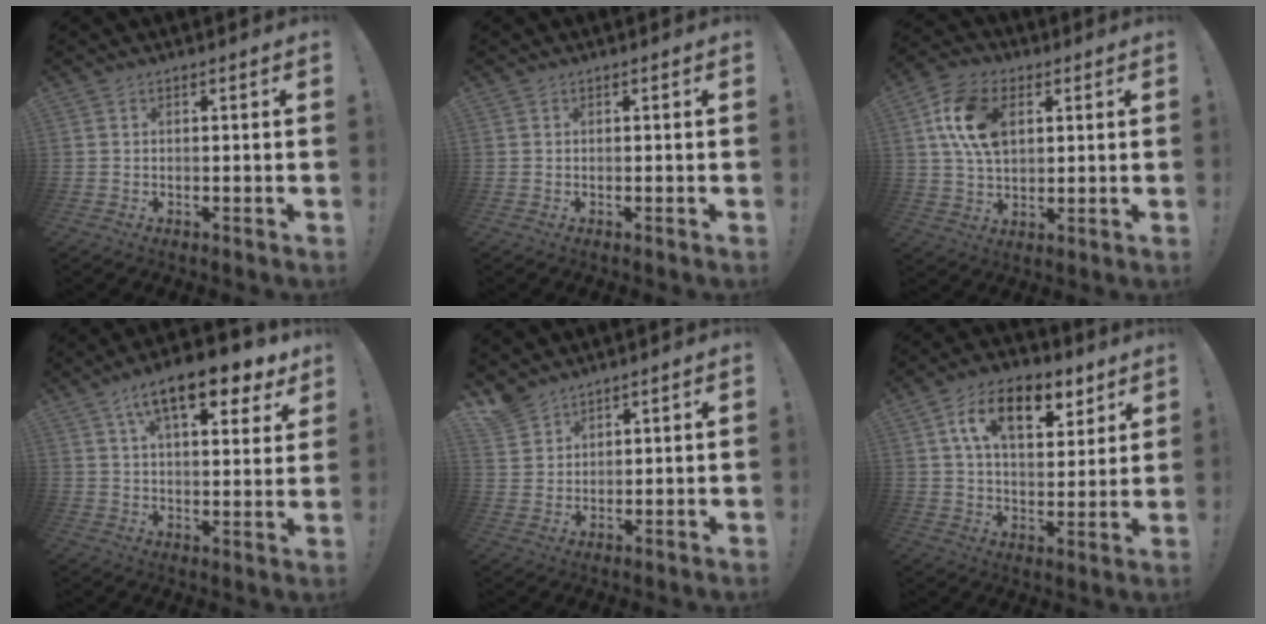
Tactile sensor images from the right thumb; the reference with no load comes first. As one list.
[{"total": 0.0}, {"total": 14.5, "force": [4.1, 9.5, 10.1], "torque": [-0.190, 0.010, 0.079]}, {"total": 15.2, "force": [8.7, 5.4, 11.2], "torque": [-0.165, -0.044, 0.142]}, {"total": 5.0, "force": [4.2, 2.5, 0.9], "torque": [-0.023, -0.030, 0.083]}, {"total": 15.8, "force": [7.7, 8.4, 10.9], "torque": [-0.167, -0.023, 0.131]}]